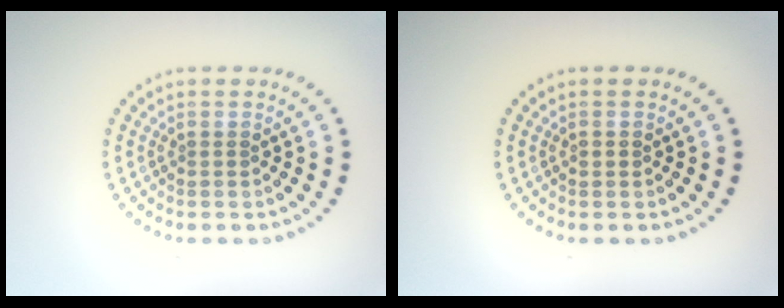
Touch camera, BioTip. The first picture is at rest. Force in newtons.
{"total": 0.6, "press": 0.6, "slide": 0.1}